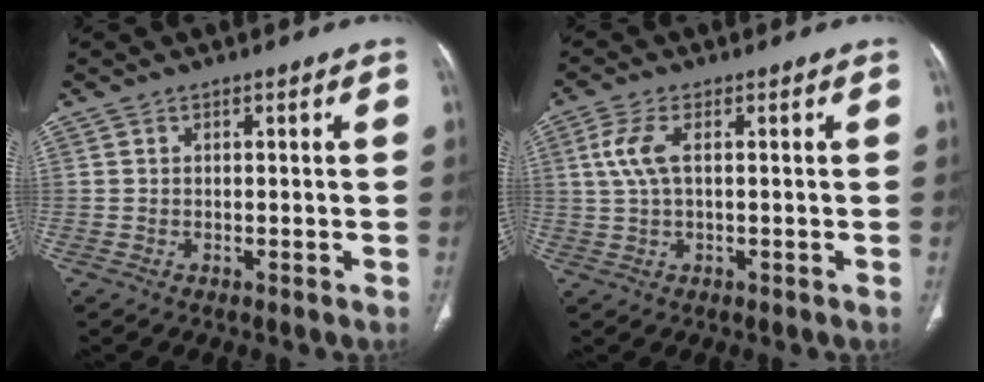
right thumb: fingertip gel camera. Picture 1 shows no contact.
{"total": 5.1, "force": [1.1, 2.0, 4.6], "torque": [-0.125, 0.010, 0.023]}